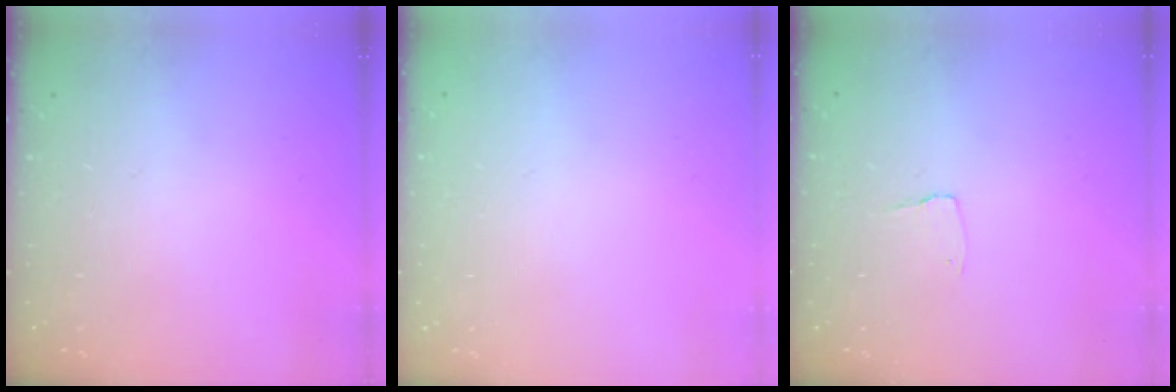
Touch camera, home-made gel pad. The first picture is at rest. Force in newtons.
{"total": 0.0}
{"total": 2.9, "press": 2.9, "slide": 0.3}